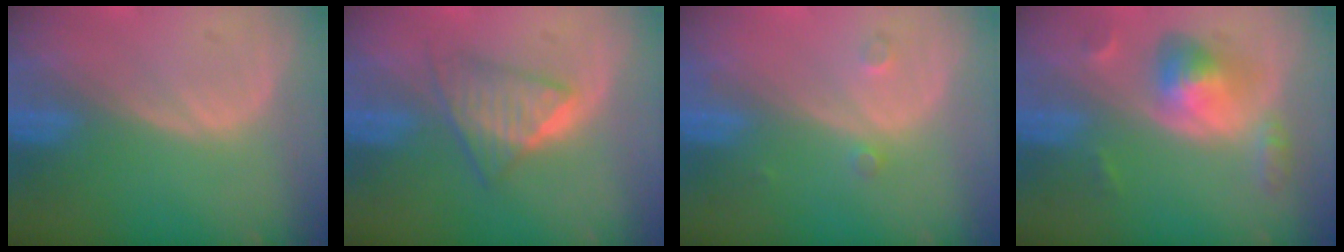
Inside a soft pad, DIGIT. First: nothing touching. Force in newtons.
{"total": 6.3, "press": 5.5, "slide": 3.1}
{"total": 1.9, "press": 1.6, "slide": 1.0}
{"total": 6.0, "press": 5.7, "slide": 1.9}